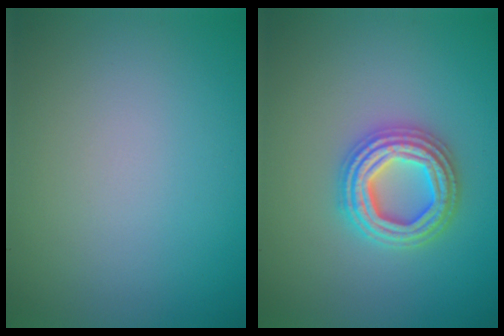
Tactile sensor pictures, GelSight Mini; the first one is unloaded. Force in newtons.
{"total": 4.7, "press": 4.7, "slide": 0.7}